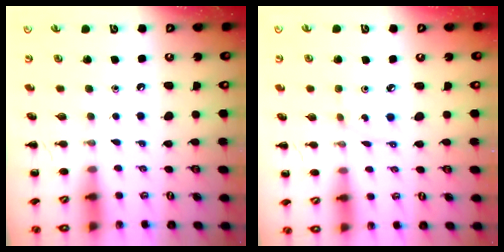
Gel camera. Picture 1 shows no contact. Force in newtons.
{"total": 1.7, "press": 1.6, "slide": 0.6}